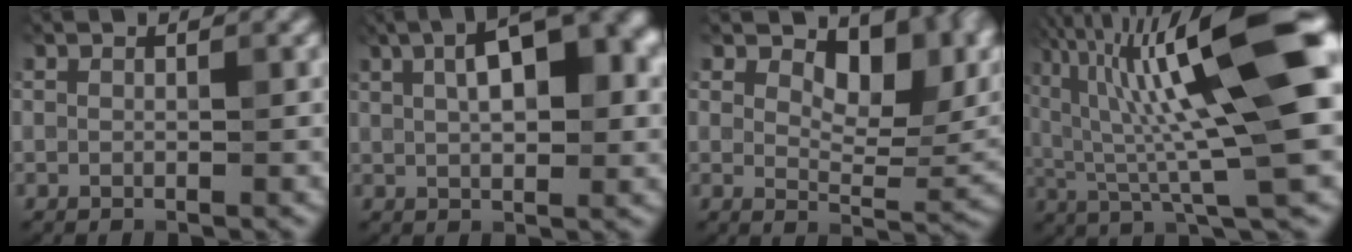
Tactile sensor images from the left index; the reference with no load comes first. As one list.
[{"total": 8.7, "force": [2.4, 3.2, 7.7], "torque": [-0.106, 0.026, 0.052]}, {"total": 8.1, "force": [3.9, 4.0, 5.9], "torque": [-0.090, 0.009, 0.086]}, {"total": 13.3, "force": [2.9, 2.2, 12.8], "torque": [-0.224, 0.020, 0.076]}]